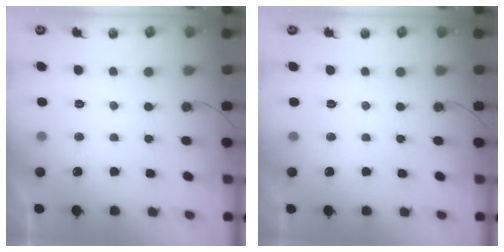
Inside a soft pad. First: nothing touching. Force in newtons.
{"total": 0.0}